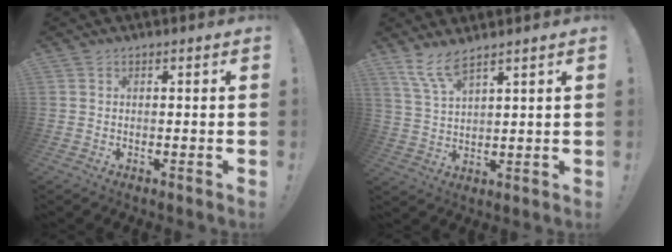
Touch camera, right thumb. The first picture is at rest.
{"total": 7.2, "force": [5.5, 1.4, 4.3], "torque": [-0.086, -0.026, 0.102]}